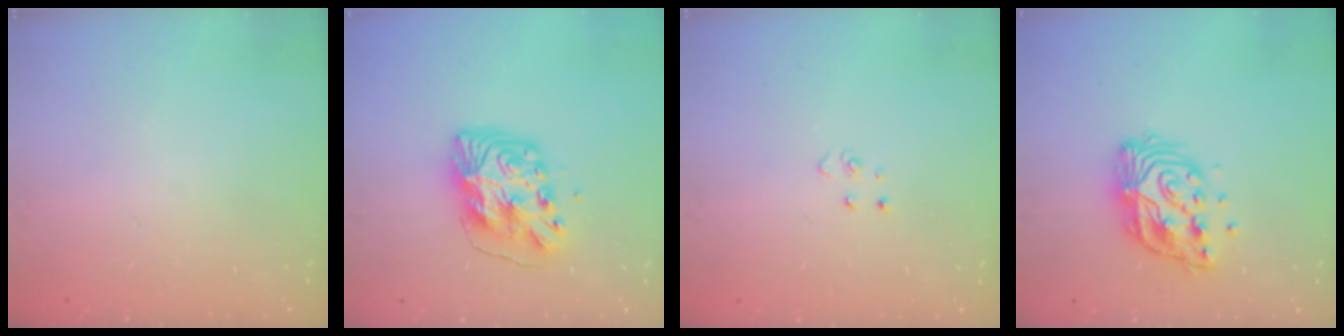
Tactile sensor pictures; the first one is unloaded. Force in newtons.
{"total": 11.3, "press": 11.3, "slide": 1.1}
{"total": 2.6, "press": 2.6, "slide": 0.3}
{"total": 12.7, "press": 12.6, "slide": 1.0}